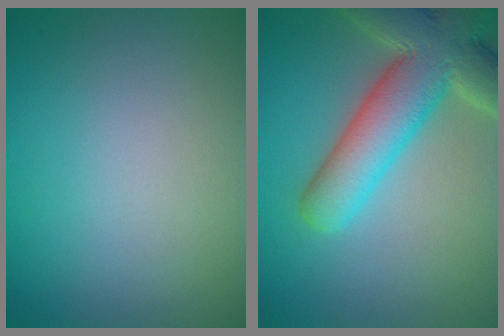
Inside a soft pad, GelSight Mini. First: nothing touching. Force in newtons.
{"total": 9.2, "press": 9.2, "slide": 0.9}